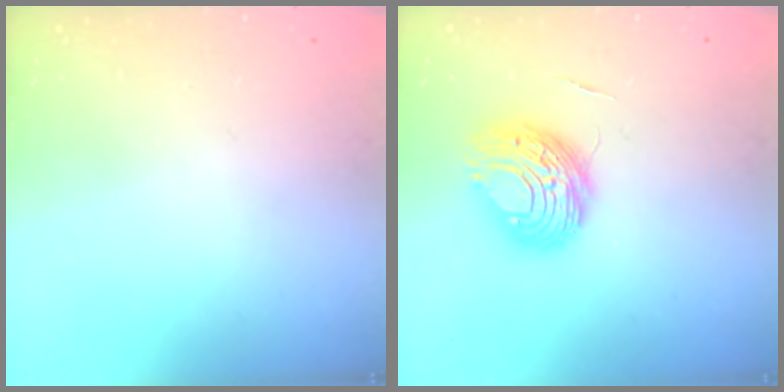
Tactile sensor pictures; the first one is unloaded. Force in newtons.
{"total": 9.7, "press": 9.6, "slide": 1.3}